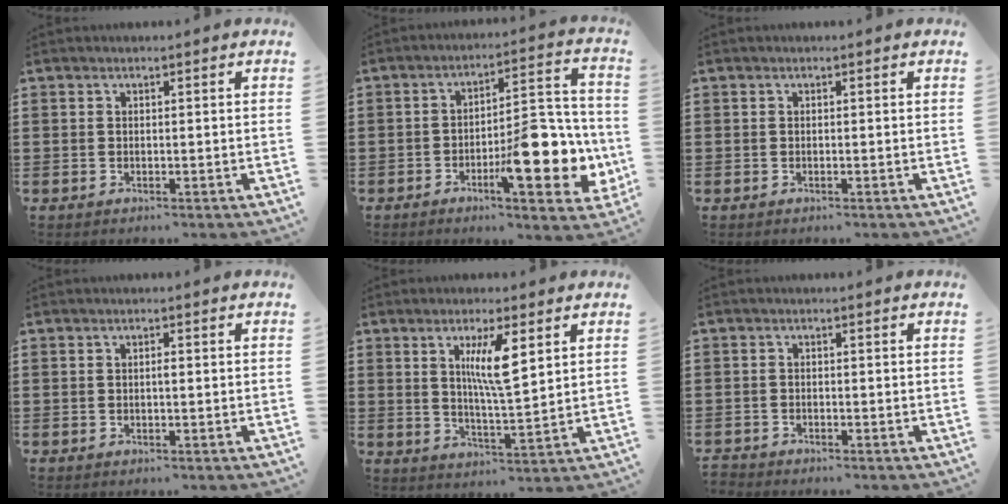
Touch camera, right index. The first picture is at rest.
{"total": 12.8, "force": [-4.4, 4.4, 11.2], "torque": [-0.151, 0.002, -0.074]}
{"total": 0.0}
{"total": 0.6, "force": [-0.1, 0.1, 0.6], "torque": [-0.012, -0.004, -0.001]}
{"total": 6.9, "force": [2.5, 1.2, 6.3], "torque": [-0.120, -0.001, 0.039]}
{"total": 1.5, "force": [-1.5, 0.2, -0.2], "torque": [-0.002, 0.003, -0.034]}